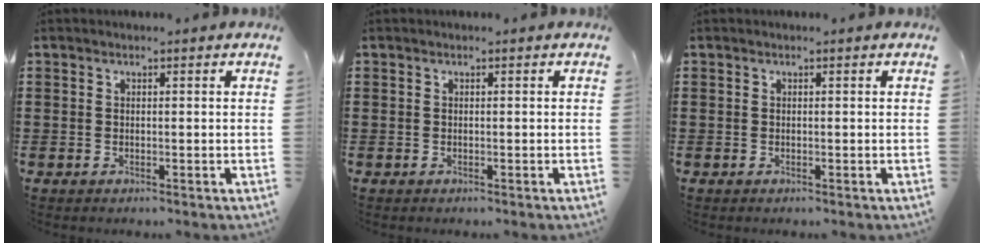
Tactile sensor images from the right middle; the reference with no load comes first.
{"total": 0.0}
{"total": 0.0}